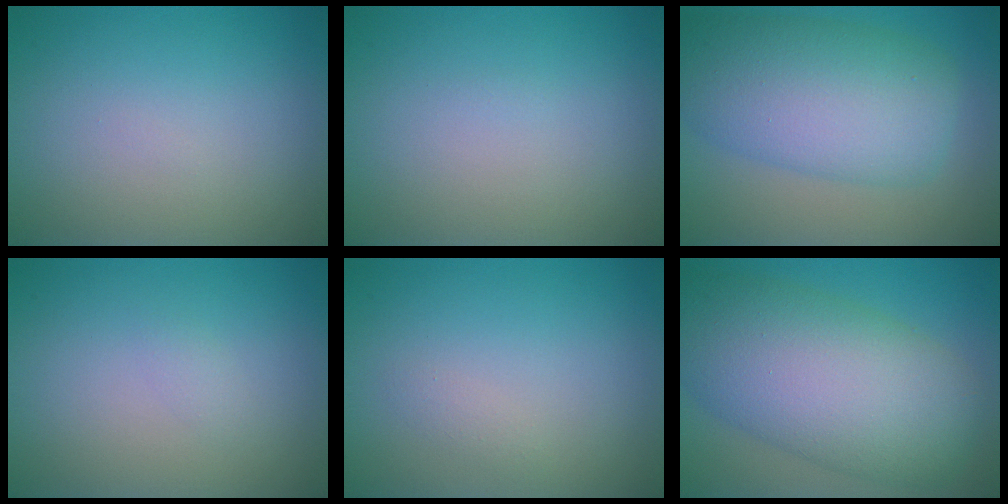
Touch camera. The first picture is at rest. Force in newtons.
{"total": 0.0}
{"total": 9.2, "press": 9.2, "slide": 0.1}
{"total": 0.7, "press": 0.7, "slide": 0.1}
{"total": 0.7, "press": 0.7, "slide": 0.1}
{"total": 11.8, "press": 11.8, "slide": 0.3}